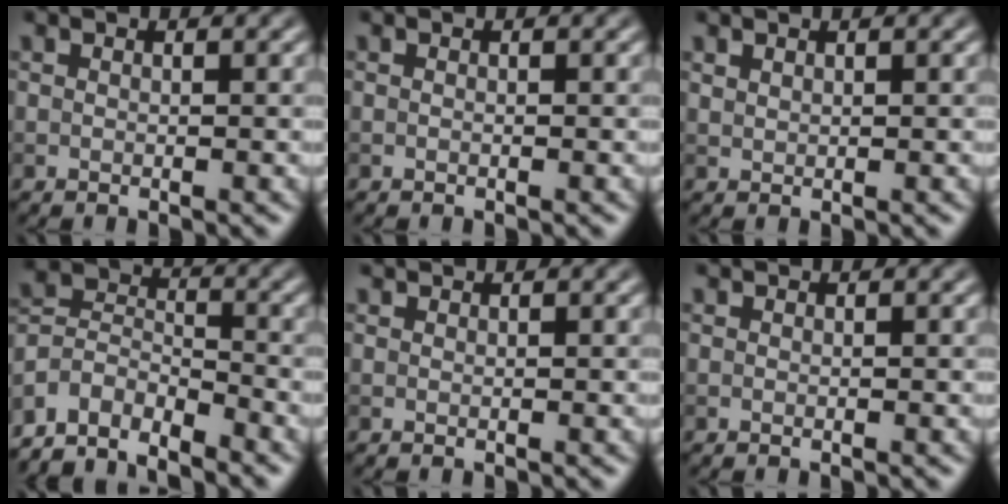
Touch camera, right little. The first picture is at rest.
{"total": 0.0}
{"total": 0.7, "force": [0.6, 0.3, 0.2], "torque": [-0.007, 0.000, 0.016]}
{"total": 6.0, "force": [-5.1, 2.4, 1.9], "torque": [-0.035, -0.001, -0.107]}
{"total": 0.6, "force": [0.6, 0.0, 0.1], "torque": [-0.002, 0.002, 0.014]}
{"total": 0.0}